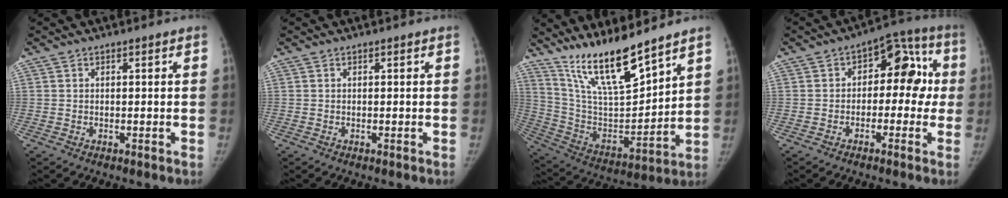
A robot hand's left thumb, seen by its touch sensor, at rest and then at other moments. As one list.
[{"total": 0.0}, {"total": 17.1, "force": [13.6, 3.1, 9.9], "torque": [-0.152, -0.078, 0.264]}, {"total": 11.1, "force": [0.0, 7.2, 8.4], "torque": [-0.045, 0.045, -0.014]}]